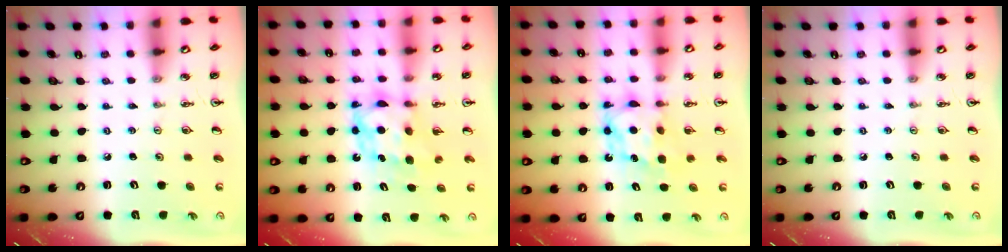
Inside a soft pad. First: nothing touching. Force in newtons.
{"total": 7.0, "press": 7.0, "slide": 0.3}
{"total": 5.9, "press": 5.9, "slide": 0.4}
{"total": 0.0}